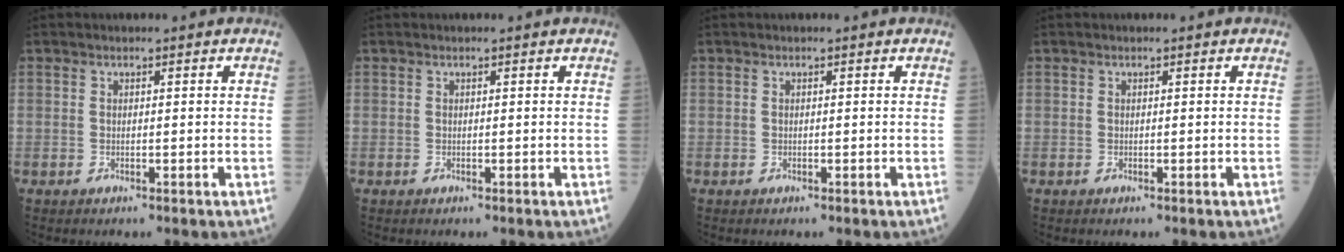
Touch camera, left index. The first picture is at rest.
{"total": 0.0}
{"total": 0.0}
{"total": 0.0}